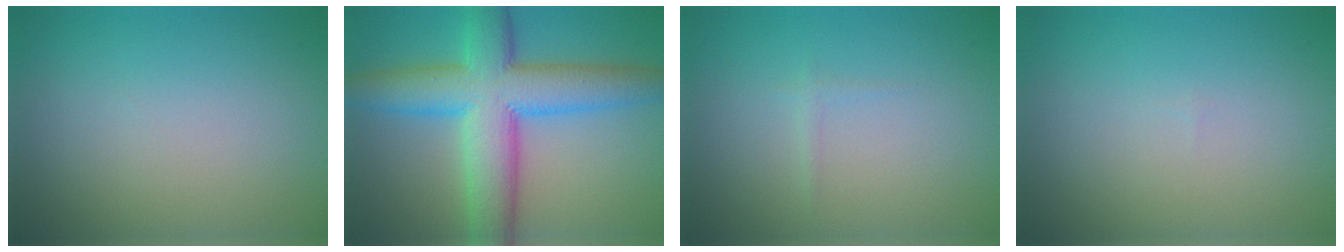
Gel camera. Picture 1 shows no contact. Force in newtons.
{"total": 10.4, "press": 10.4, "slide": 0.3}
{"total": 0.6, "press": 0.6, "slide": 0.0}
{"total": 0.0}